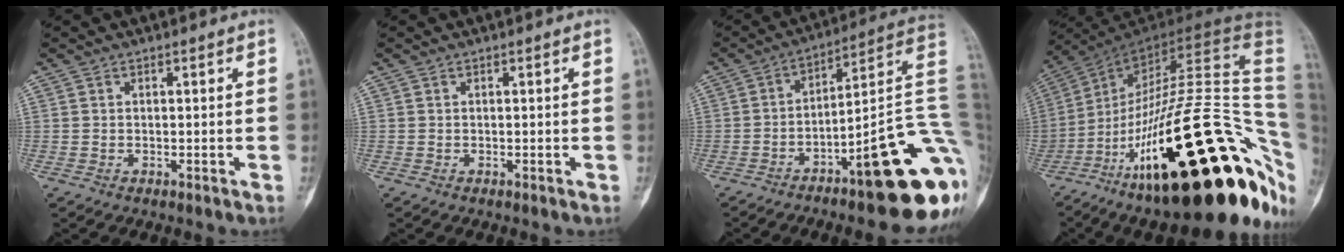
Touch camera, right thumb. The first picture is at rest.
{"total": 0.0}
{"total": 23.5, "force": [-8.7, 5.0, 21.2], "torque": [-0.209, 0.065, -0.117]}
{"total": 43.1, "force": [-13.3, 14.2, 38.4], "torque": [-0.496, 0.087, -0.208]}